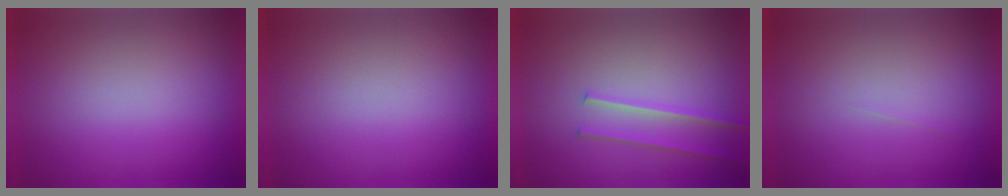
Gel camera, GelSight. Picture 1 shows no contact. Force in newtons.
{"total": 1.2}
{"total": 2.2}
{"total": 1.5}